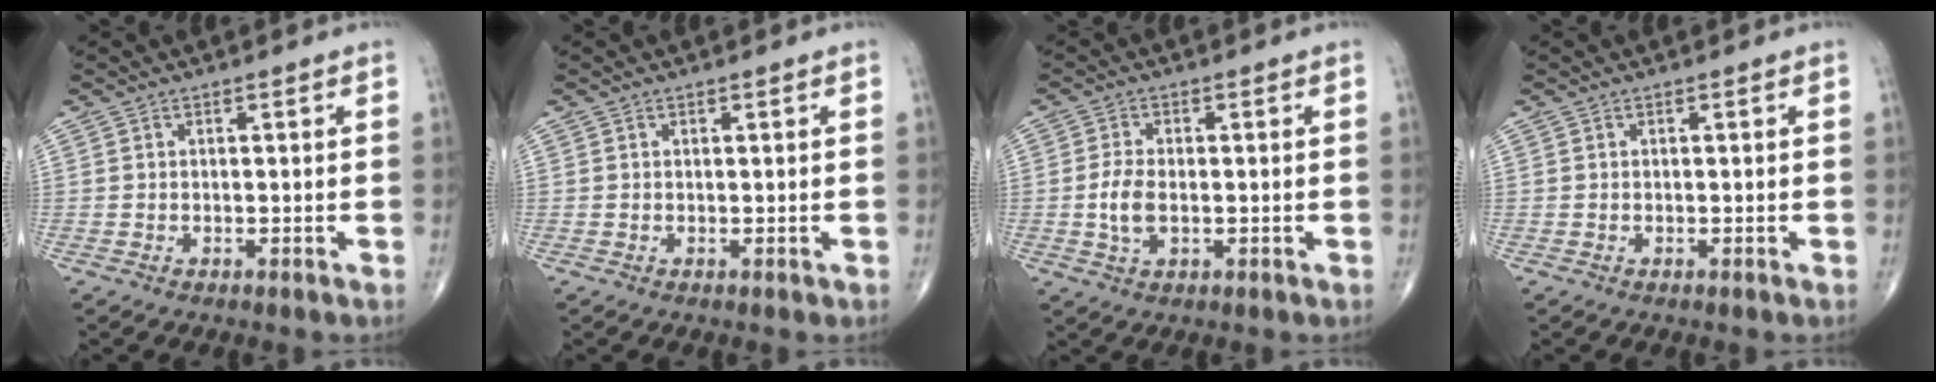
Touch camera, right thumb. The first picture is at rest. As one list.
[{"total": 0.0}, {"total": 4.9, "force": [-0.6, 2.6, 4.1], "torque": [-0.085, -0.001, -0.013]}, {"total": 0.0}]